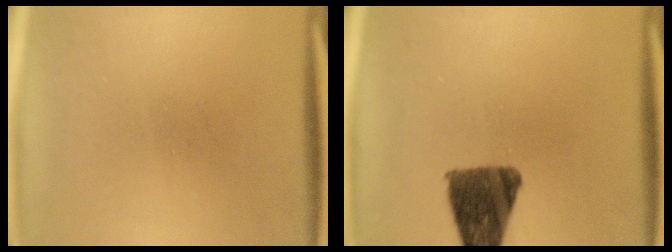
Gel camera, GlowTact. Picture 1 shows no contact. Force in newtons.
{"total": 10.8}